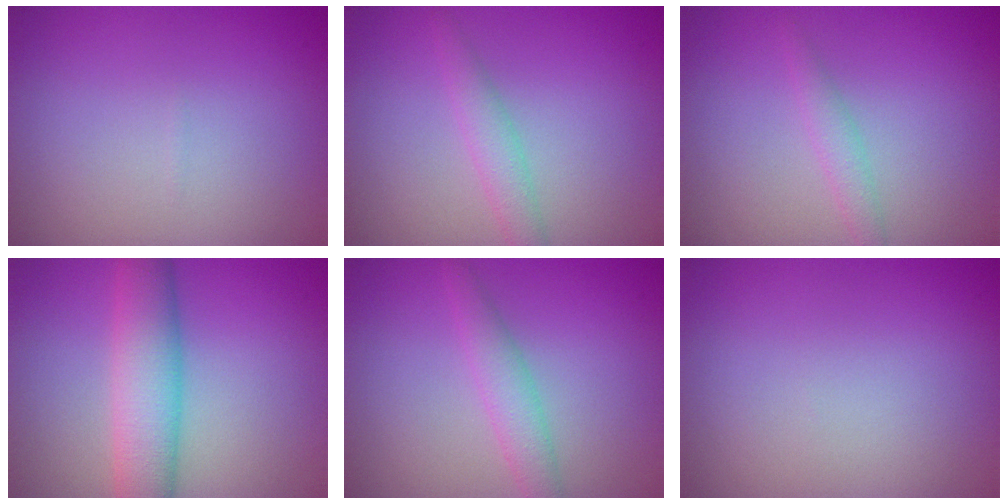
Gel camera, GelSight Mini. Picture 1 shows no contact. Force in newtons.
{"total": 2.0, "press": 2.0, "slide": 0.0}
{"total": 1.4, "press": 1.4, "slide": 0.0}
{"total": 6.2, "press": 6.2, "slide": 0.3}
{"total": 2.4, "press": 2.4, "slide": 0.1}
{"total": 0.0}